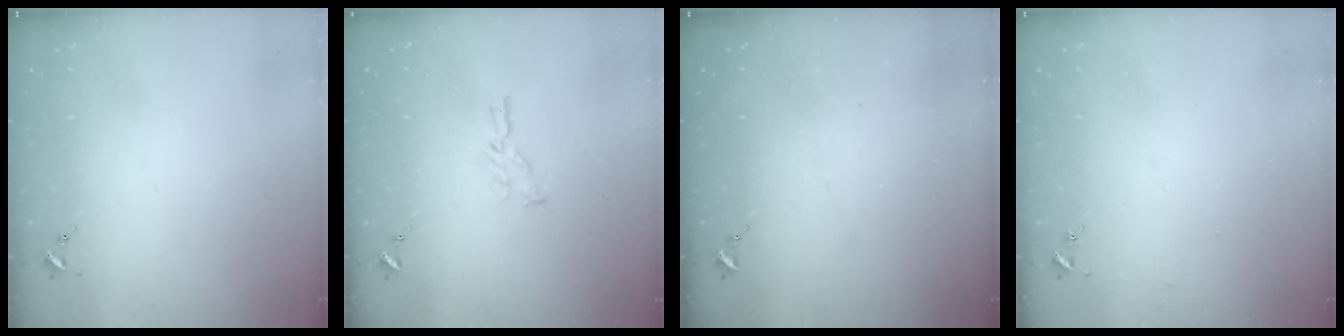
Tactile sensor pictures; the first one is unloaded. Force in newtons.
{"total": 5.7, "press": 5.7, "slide": 0.1}
{"total": 0.0}
{"total": 2.5, "press": 2.5, "slide": 0.2}